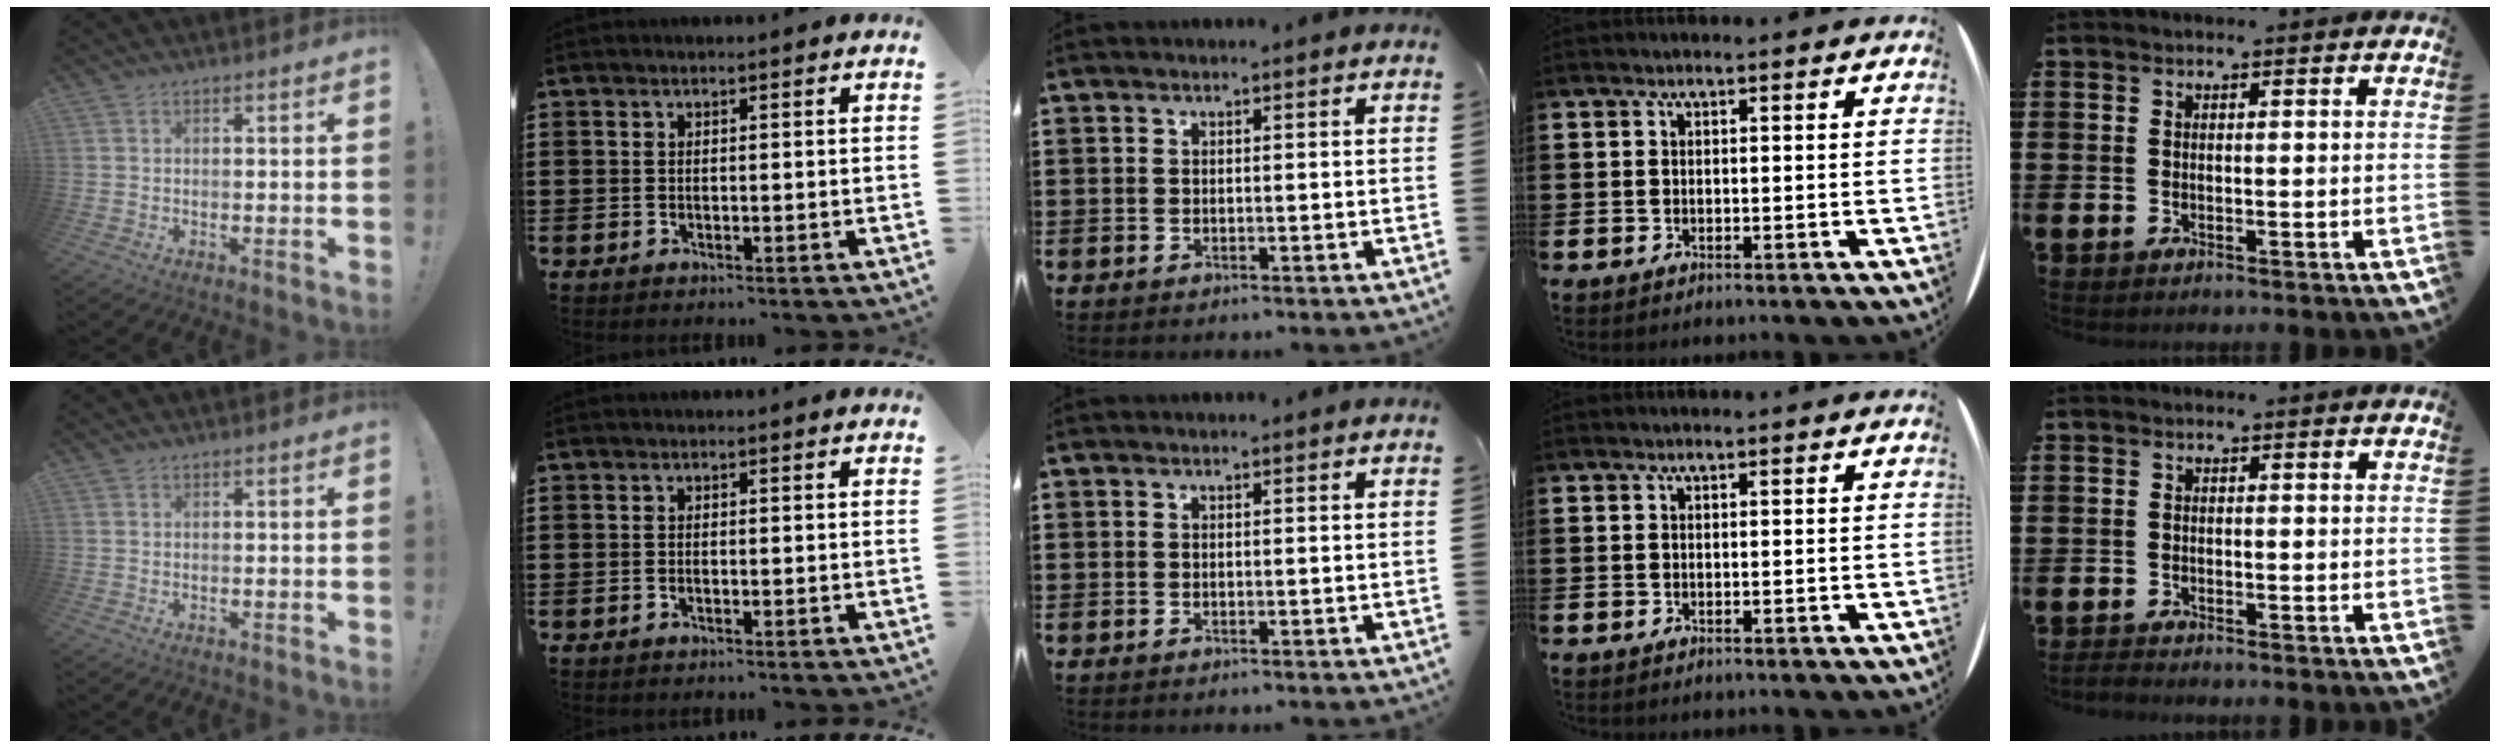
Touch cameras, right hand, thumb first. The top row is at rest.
{"little": {"total": 0.9, "force": [-0.9, 0.1, 0.2], "torque": [-0.006, 0.000, -0.019]}}